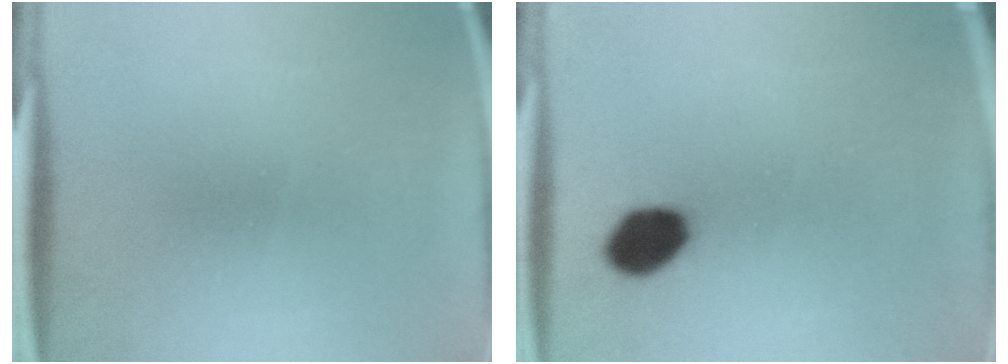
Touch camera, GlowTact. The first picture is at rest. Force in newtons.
{"total": 7.5}